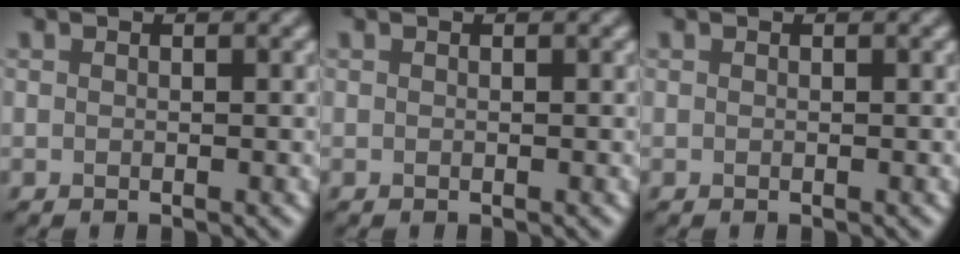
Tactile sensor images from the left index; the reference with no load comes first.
{"total": 0.0}
{"total": 0.0}